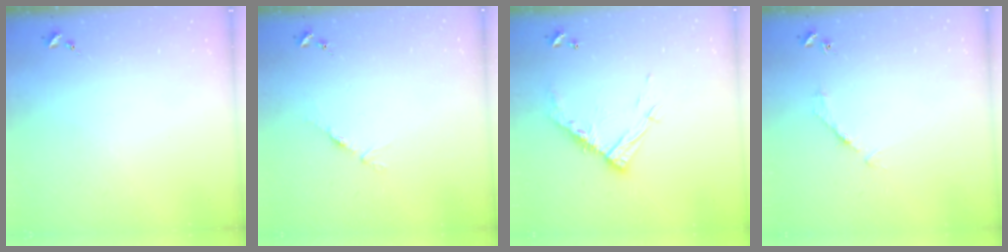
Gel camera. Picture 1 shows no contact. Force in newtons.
{"total": 4.0, "press": 3.9, "slide": 0.5}
{"total": 13.1, "press": 13.1, "slide": 1.1}
{"total": 2.7, "press": 2.7, "slide": 0.4}